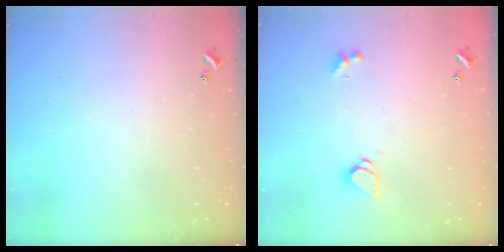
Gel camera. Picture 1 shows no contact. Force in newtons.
{"total": 1.8, "press": 1.8, "slide": 0.5}